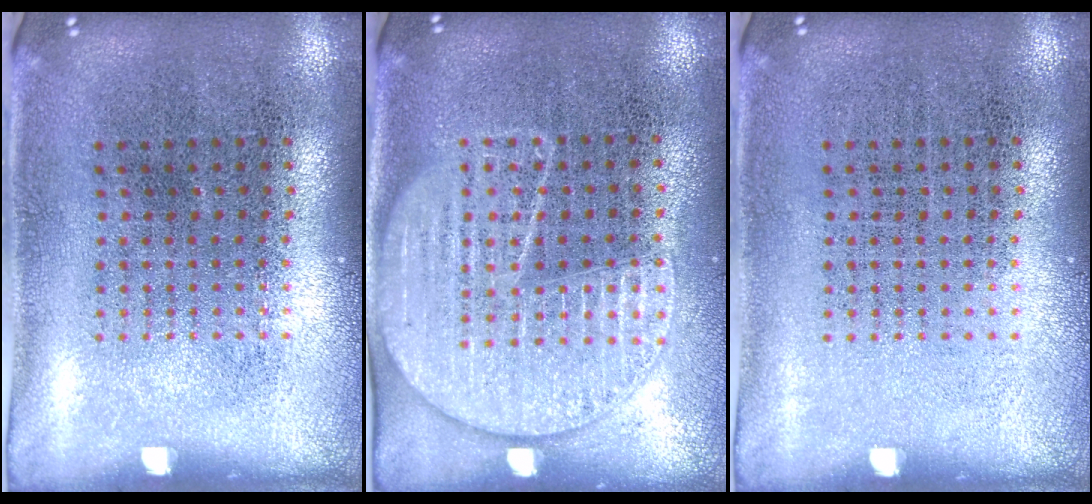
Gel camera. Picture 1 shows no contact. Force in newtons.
{"total": 1.8, "press": 1.6, "slide": 0.8}
{"total": 0.0}